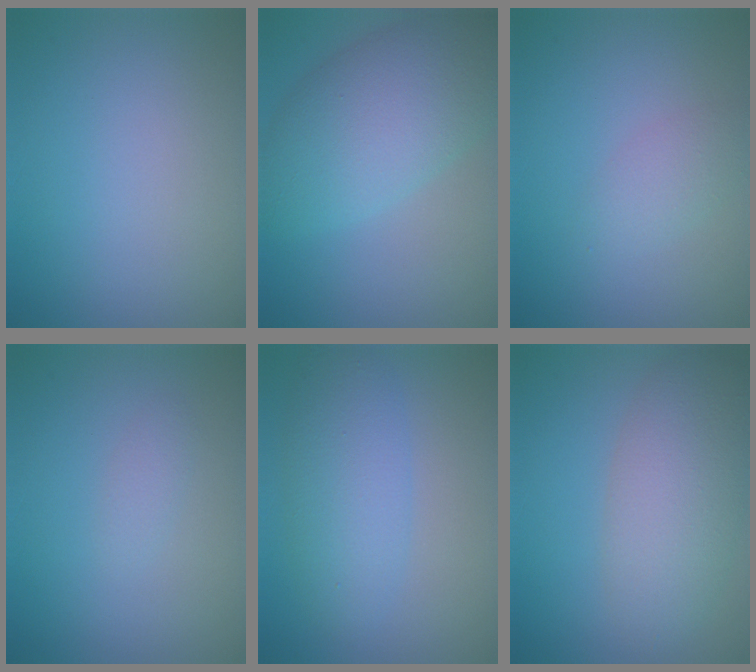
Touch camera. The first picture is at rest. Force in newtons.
{"total": 7.6, "press": 7.6, "slide": 0.4}
{"total": 1.8, "press": 1.8, "slide": 0.0}
{"total": 0.8, "press": 0.8, "slide": 0.1}
{"total": 4.4, "press": 4.3, "slide": 0.4}
{"total": 5.8, "press": 5.8, "slide": 0.1}